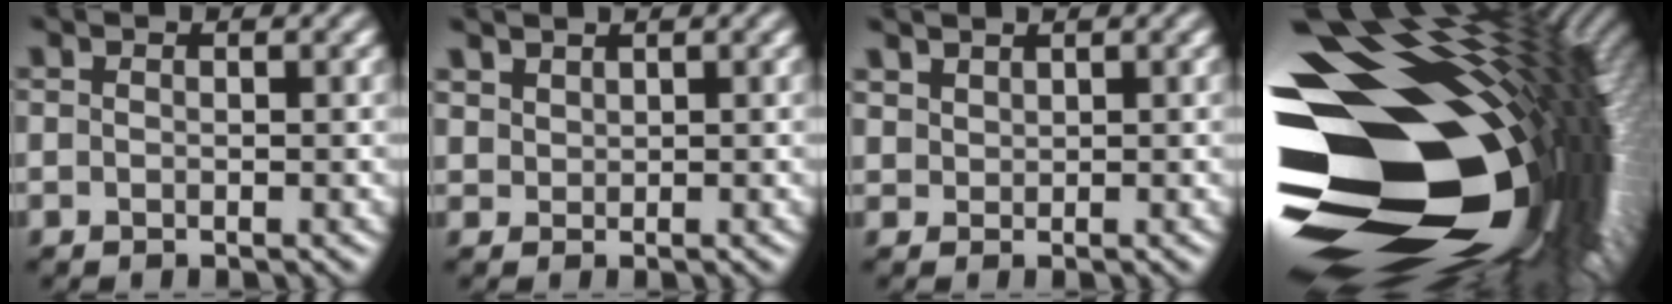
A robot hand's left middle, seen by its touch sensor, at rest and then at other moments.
{"total": 1.3, "force": [1.2, 0.4, 0.1], "torque": [-0.007, 0.003, 0.030]}
{"total": 1.3, "force": [1.2, 0.4, 0.1], "torque": [-0.007, 0.002, 0.030]}
{"total": 20.9, "force": [-2.9, 12.3, 16.6], "torque": [-0.268, 0.010, -0.052]}